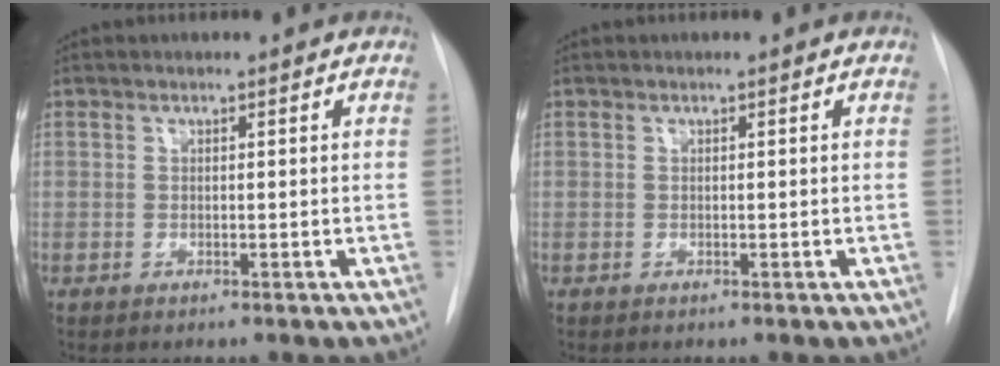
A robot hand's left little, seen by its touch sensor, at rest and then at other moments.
{"total": 0.0}